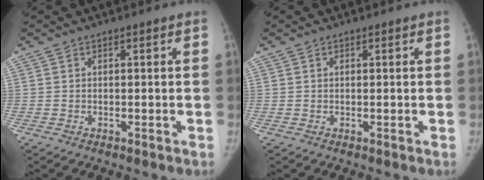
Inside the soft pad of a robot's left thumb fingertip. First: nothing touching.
{"total": 0.0}